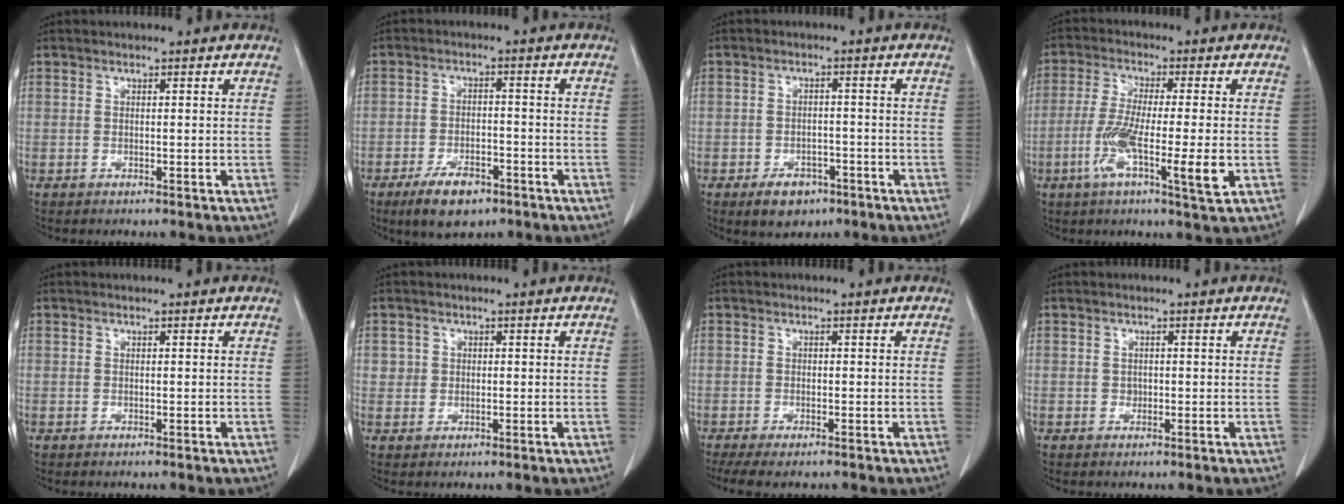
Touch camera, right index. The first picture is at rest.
{"total": 7.0, "force": [-4.6, 3.0, 4.4], "torque": [-0.081, -0.004, -0.075]}
{"total": 5.1, "force": [-3.1, 3.2, 2.4], "torque": [-0.036, 0.003, -0.040]}
{"total": 10.5, "force": [-3.0, 0.6, 10.1], "torque": [-0.184, -0.019, -0.057]}
{"total": 0.0}
{"total": 1.8, "force": [0.4, 1.8, 0.1], "torque": [0.010, 0.002, 0.002]}
{"total": 6.3, "force": [-4.9, 1.6, 3.5], "torque": [-0.058, -0.012, -0.078]}
{"total": 0.7, "force": [0.0, 0.6, 0.3], "torque": [-0.001, 0.002, -0.001]}